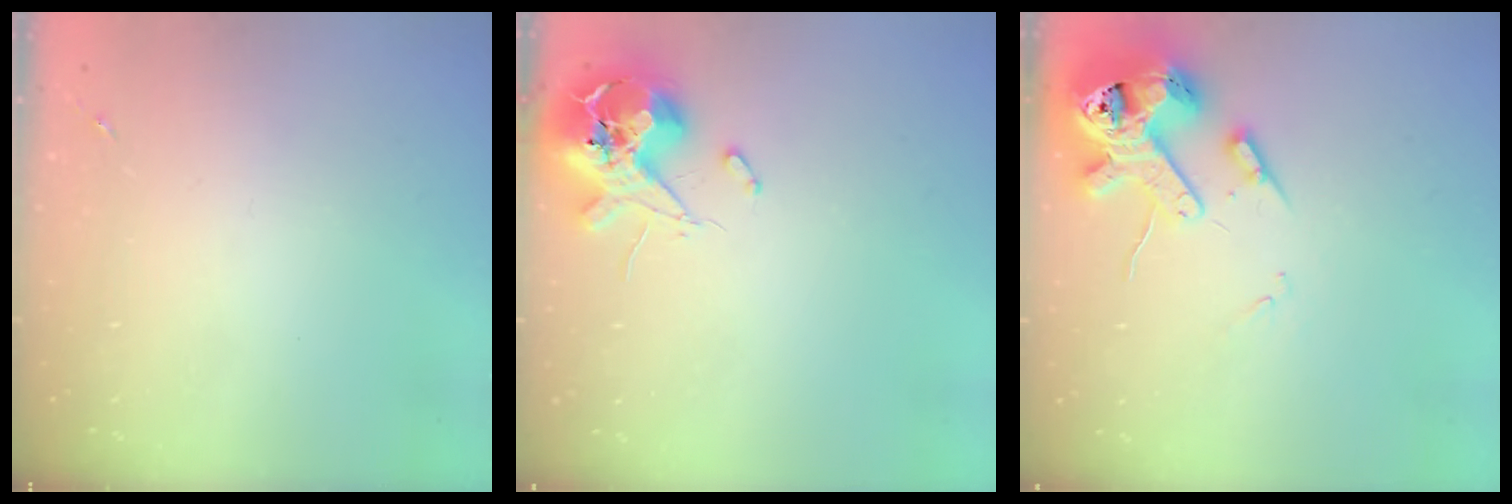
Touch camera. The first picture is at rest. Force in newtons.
{"total": 12.4, "press": 12.3, "slide": 1.9}
{"total": 14.8, "press": 14.7, "slide": 2.3}